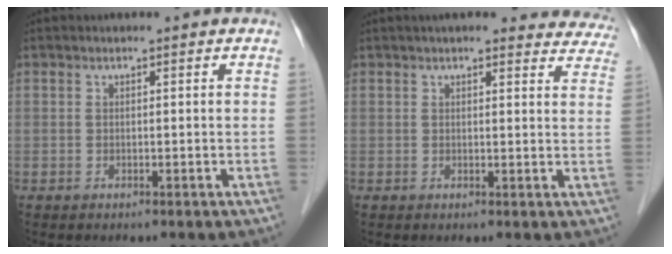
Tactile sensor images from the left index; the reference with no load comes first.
{"total": 15.8, "force": [14.5, 3.7, 5.0], "torque": [-0.029, 0.010, 0.149]}